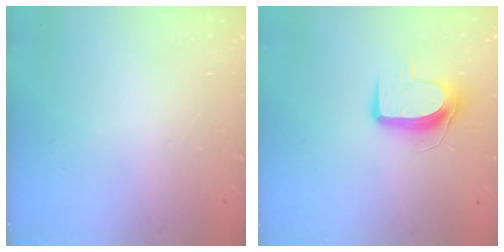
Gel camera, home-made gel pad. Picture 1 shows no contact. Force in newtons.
{"total": 10.1, "press": 10.1, "slide": 0.9}